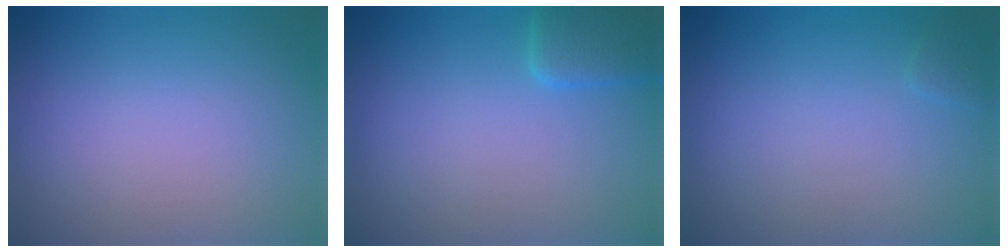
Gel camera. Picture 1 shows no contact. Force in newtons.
{"total": 2.5, "press": 2.5, "slide": 0.2}
{"total": 0.6, "press": 0.6, "slide": 0.0}